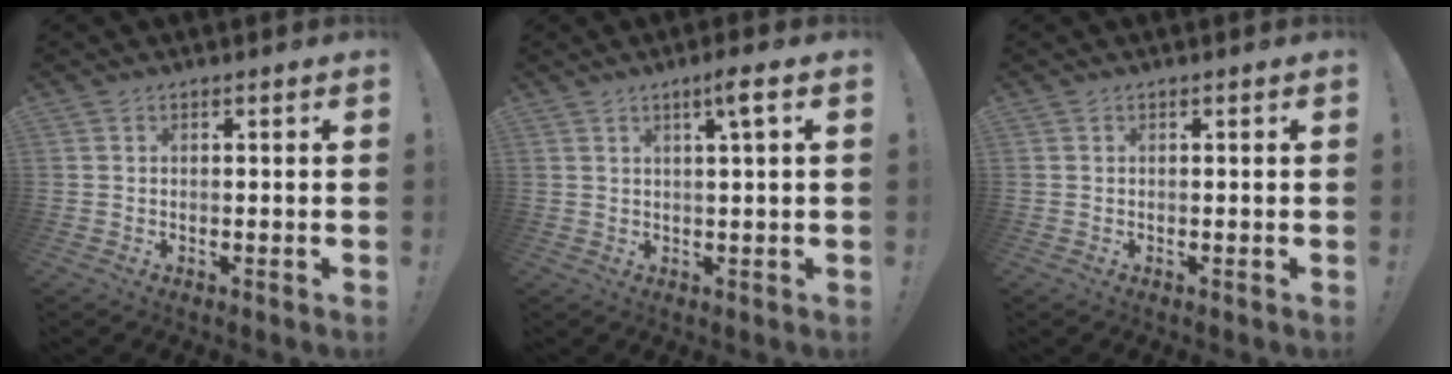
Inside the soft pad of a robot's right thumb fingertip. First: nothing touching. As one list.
[{"total": 4.7, "force": [2.0, -0.3, 4.3], "torque": [-0.061, -0.007, 0.025]}, {"total": 0.0}]